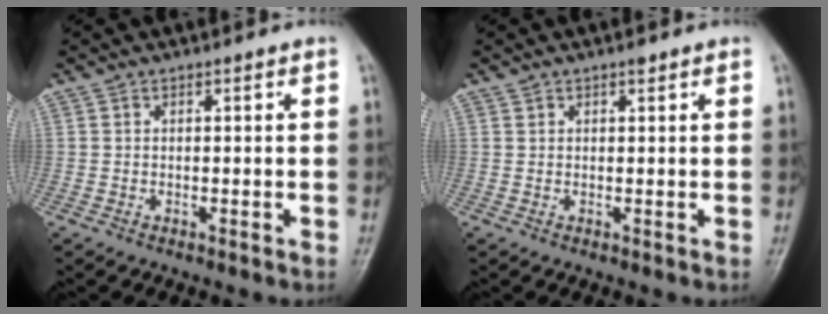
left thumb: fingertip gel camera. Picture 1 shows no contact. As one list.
[{"total": 0.9, "force": [0.7, 0.4, 0.4], "torque": [-0.001, -0.003, 0.009]}]